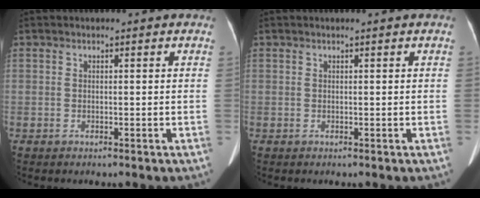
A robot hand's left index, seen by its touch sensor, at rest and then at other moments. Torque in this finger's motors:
{"motor_torque": [0.12, -0.24, -0.07, 0.03]}